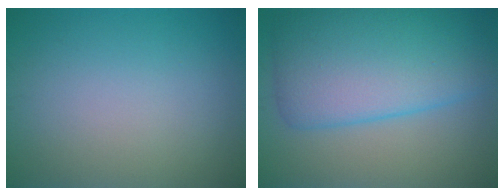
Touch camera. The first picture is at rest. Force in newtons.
{"total": 9.0, "press": 9.0, "slide": 0.4}